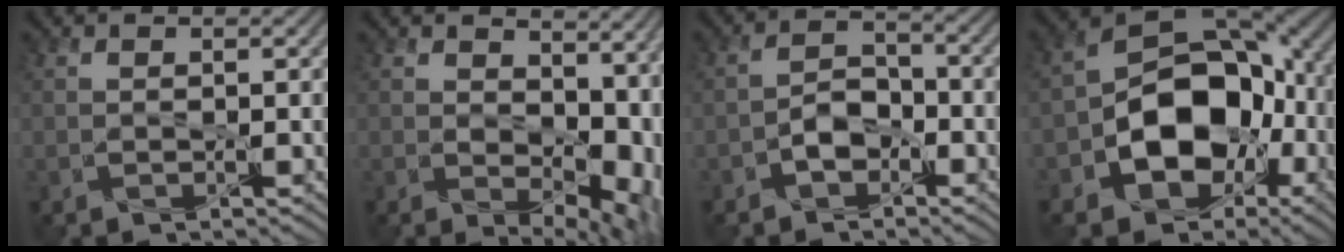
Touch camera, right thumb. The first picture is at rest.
{"total": 11.6, "force": [0.1, 6.4, 9.7], "torque": [-0.135, -0.027, 0.034]}
{"total": 2.9, "force": [-2.1, 1.1, 1.7], "torque": [-0.024, 0.007, -0.038]}
{"total": 13.8, "force": [-3.5, 9.3, 9.6], "torque": [-0.156, -0.019, -0.064]}